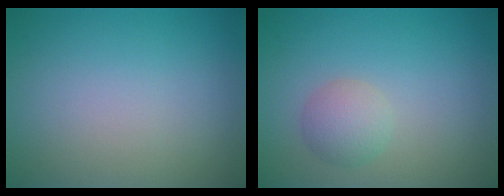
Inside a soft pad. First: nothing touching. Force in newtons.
{"total": 2.1, "press": 2.1, "slide": 0.1}